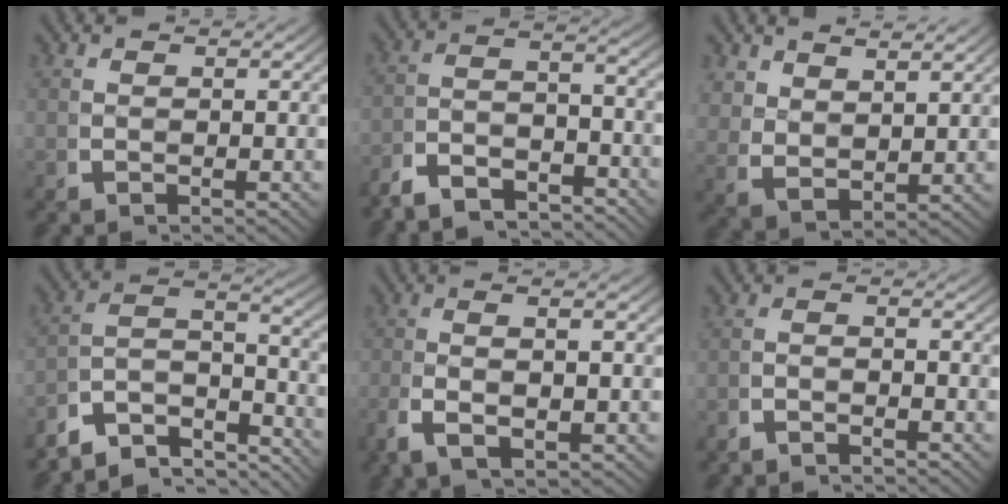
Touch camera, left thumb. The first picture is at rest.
{"total": 5.5, "force": [-3.6, 2.4, 3.4], "torque": [-0.053, -0.016, -0.062]}
{"total": 3.7, "force": [2.2, 2.1, 2.1], "torque": [-0.055, -0.018, 0.058]}
{"total": 11.3, "force": [-3.5, 7.9, 7.2], "torque": [-0.165, -0.042, -0.055]}
{"total": 4.7, "force": [-0.8, 1.4, 4.5], "torque": [-0.096, 0.001, -0.009]}
{"total": 1.9, "force": [-1.8, 0.4, 0.5], "torque": [-0.005, -0.001, -0.040]}